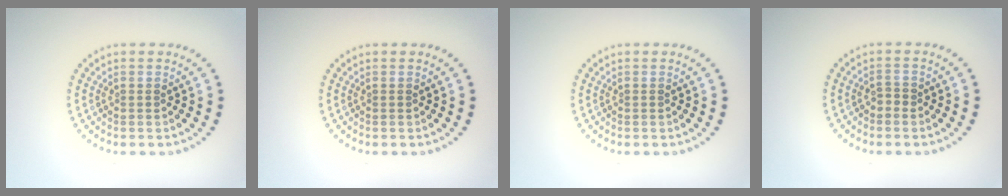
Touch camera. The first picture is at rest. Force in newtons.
{"total": 0.0}
{"total": 0.0}
{"total": 0.9, "press": 0.8, "slide": 0.4}